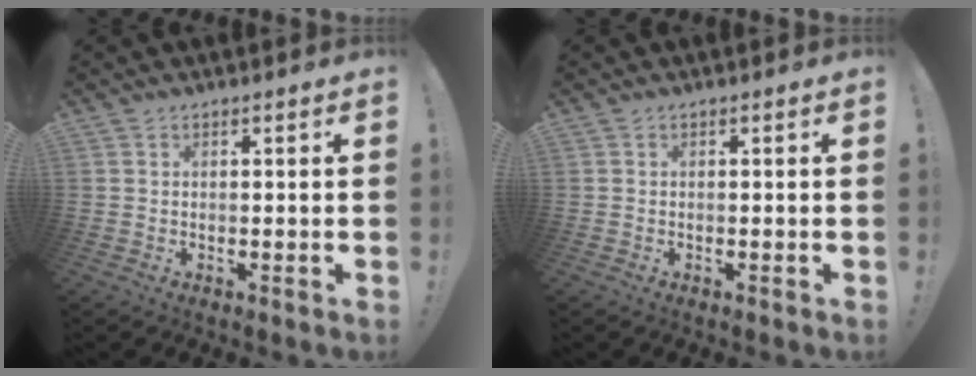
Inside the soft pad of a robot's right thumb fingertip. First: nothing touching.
{"total": 0.0}